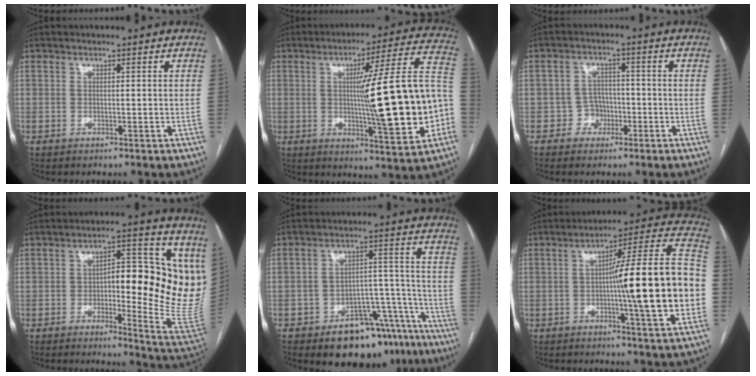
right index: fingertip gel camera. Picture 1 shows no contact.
{"total": 21.8, "force": [-2.2, 1.4, 21.6], "torque": [-0.259, 0.023, -0.027]}
{"total": 3.6, "force": [-1.5, 3.2, 0.6], "torque": [-0.002, 0.013, -0.027]}
{"total": 18.1, "force": [2.5, 4.9, 17.2], "torque": [-0.183, 0.013, 0.036]}
{"total": 14.4, "force": [-10.4, 7.2, 6.8], "torque": [-0.049, 0.059, -0.147]}
{"total": 21.3, "force": [-2.3, 0.8, 21.2], "torque": [-0.256, 0.023, -0.036]}